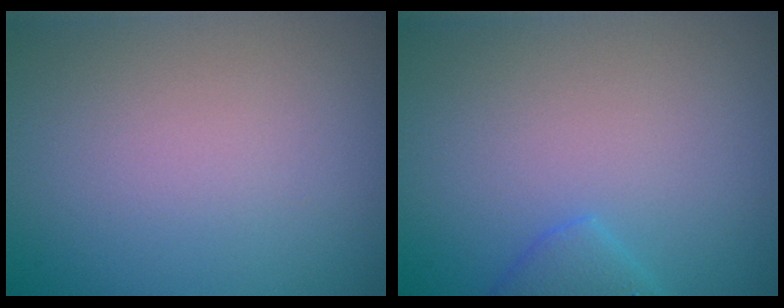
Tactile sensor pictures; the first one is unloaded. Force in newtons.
{"total": 1.9, "press": 1.9, "slide": 0.1}